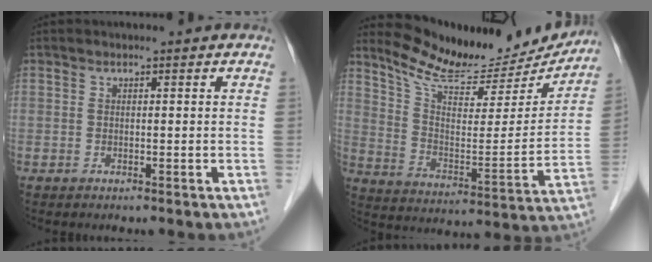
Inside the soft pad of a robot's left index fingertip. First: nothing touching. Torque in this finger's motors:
{"motor_torque": [0.15, -0.34, 0.08, 0.02]}